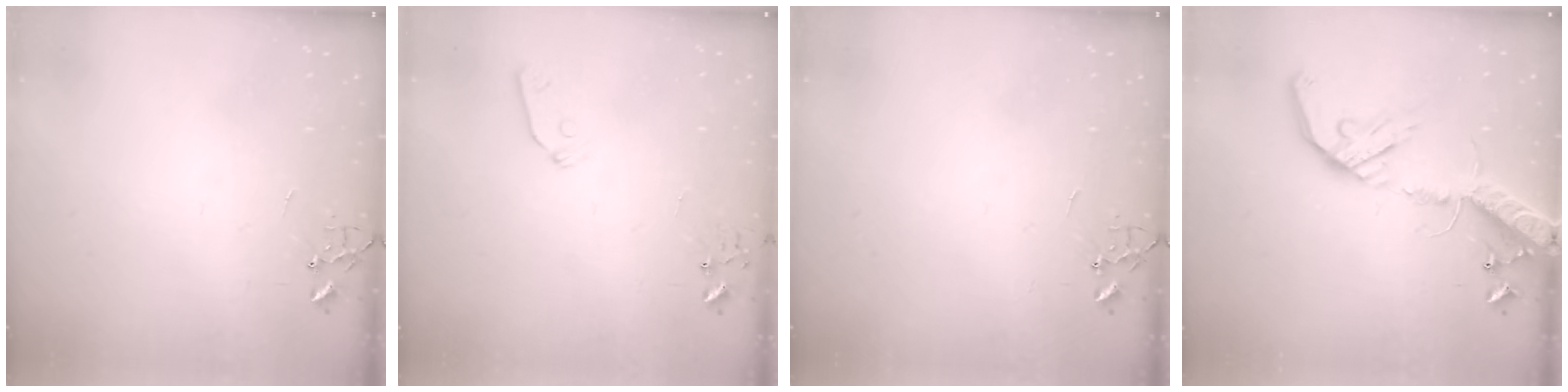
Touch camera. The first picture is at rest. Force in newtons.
{"total": 6.0, "press": 5.9, "slide": 0.9}
{"total": 0.0}
{"total": 17.9, "press": 17.6, "slide": 3.7}